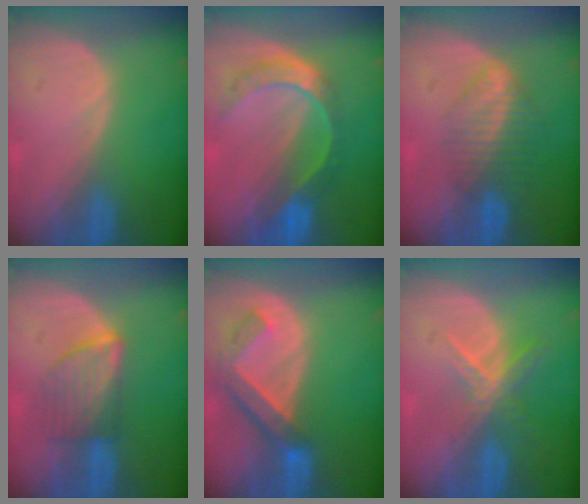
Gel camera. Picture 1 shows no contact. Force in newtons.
{"total": 7.9, "press": 6.5, "slide": 4.4}
{"total": 6.8, "press": 5.8, "slide": 3.5}
{"total": 5.9, "press": 5.8, "slide": 1.4}
{"total": 6.3, "press": 5.9, "slide": 2.2}
{"total": 5.5, "press": 4.8, "slide": 2.8}